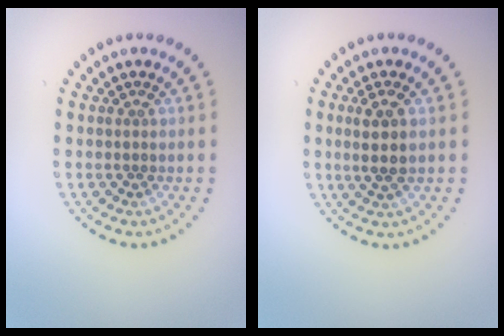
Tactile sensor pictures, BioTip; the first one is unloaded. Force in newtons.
{"total": 2.5, "press": 2.3, "slide": 1.0}